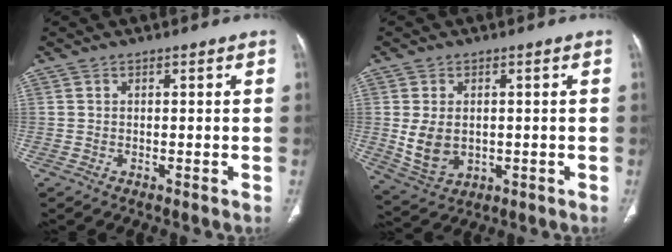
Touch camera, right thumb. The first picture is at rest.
{"total": 7.5, "force": [-0.1, 5.3, 5.3], "torque": [-0.093, -0.007, 0.017]}